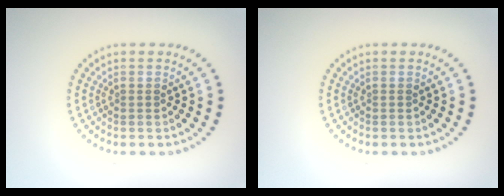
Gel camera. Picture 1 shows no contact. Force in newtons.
{"total": 0.0}